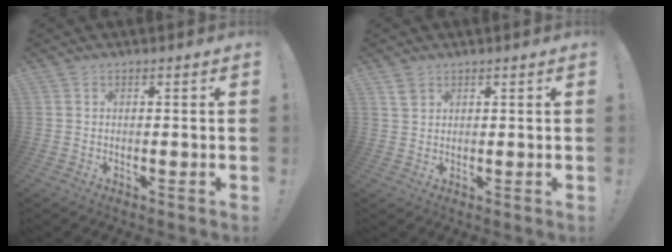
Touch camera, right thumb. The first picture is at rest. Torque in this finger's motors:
{"motor_torque": [0.34, 0.59, -0.02, -0.03, 0.03]}